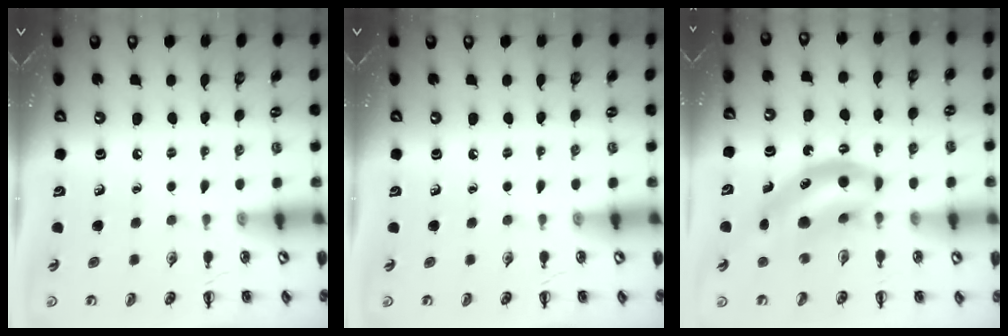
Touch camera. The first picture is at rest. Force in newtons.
{"total": 0.0}
{"total": 11.5, "press": 11.2, "slide": 2.9}